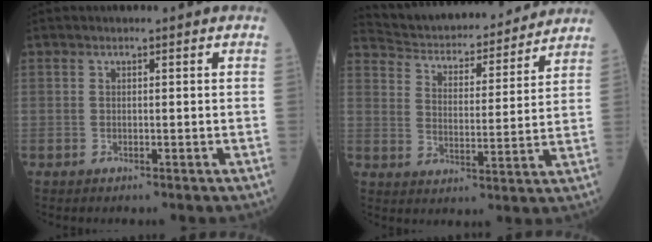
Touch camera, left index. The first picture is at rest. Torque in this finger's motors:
{"motor_torque": [-0.22, -0.82, 0.12, 0.03]}